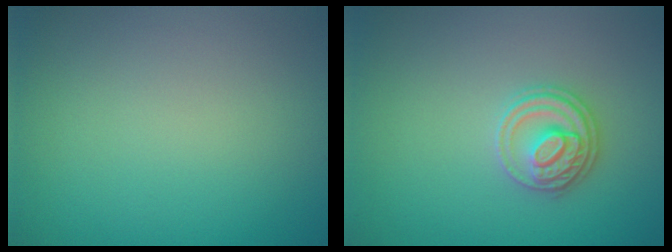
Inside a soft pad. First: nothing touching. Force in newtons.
{"total": 2.8, "press": 2.7, "slide": 0.5}